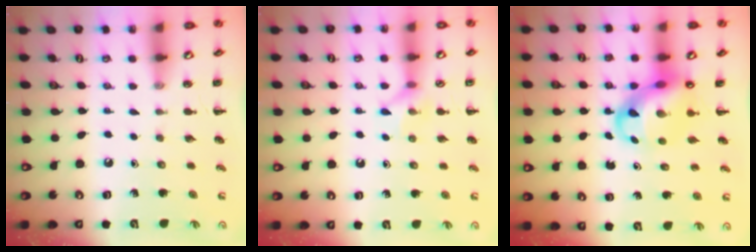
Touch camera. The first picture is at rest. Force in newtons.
{"total": 7.0, "press": 6.9, "slide": 0.7}
{"total": 8.3, "press": 7.9, "slide": 2.3}